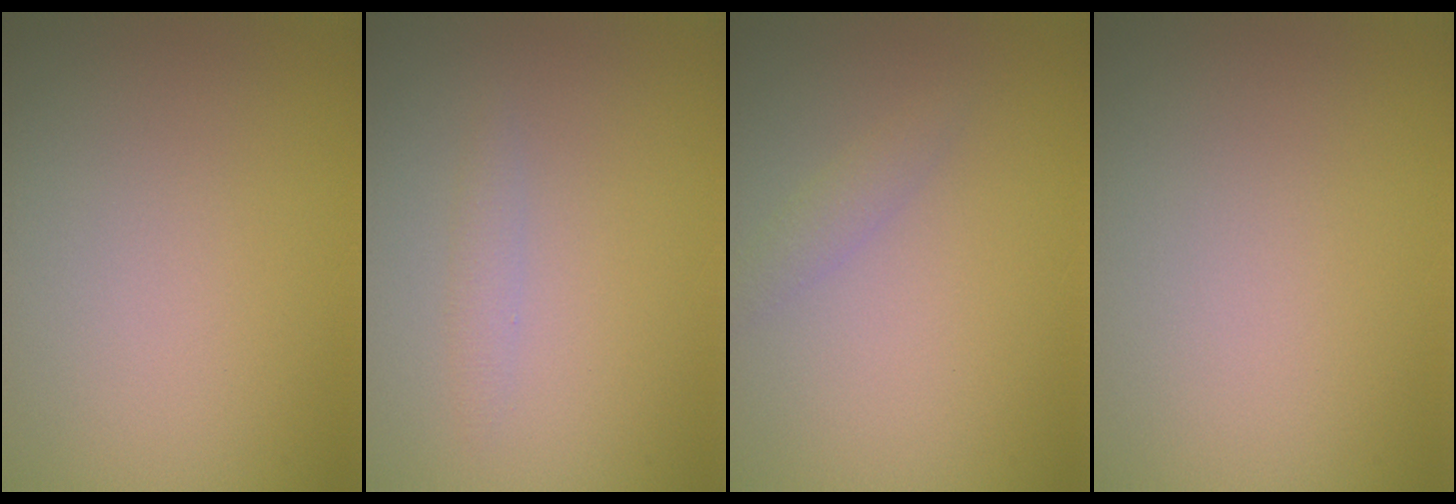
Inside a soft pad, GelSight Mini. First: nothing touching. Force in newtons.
{"total": 1.0, "press": 1.0, "slide": 0.0}
{"total": 1.2, "press": 1.2, "slide": 0.1}
{"total": 0.0}